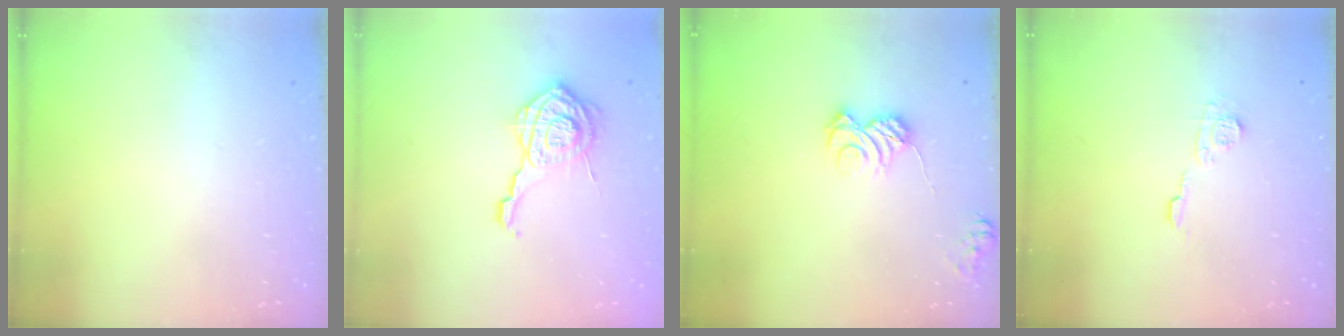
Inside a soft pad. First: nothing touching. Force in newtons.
{"total": 11.7, "press": 11.6, "slide": 0.7}
{"total": 7.7, "press": 7.7, "slide": 0.9}
{"total": 7.0, "press": 7.0, "slide": 0.6}